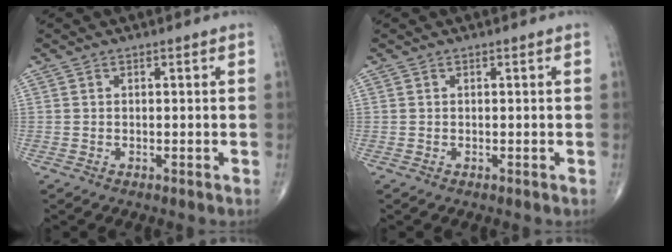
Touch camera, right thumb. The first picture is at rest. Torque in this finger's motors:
{"motor_torque": [0.00, 0.00, 0.00, 0.00, 0.00]}